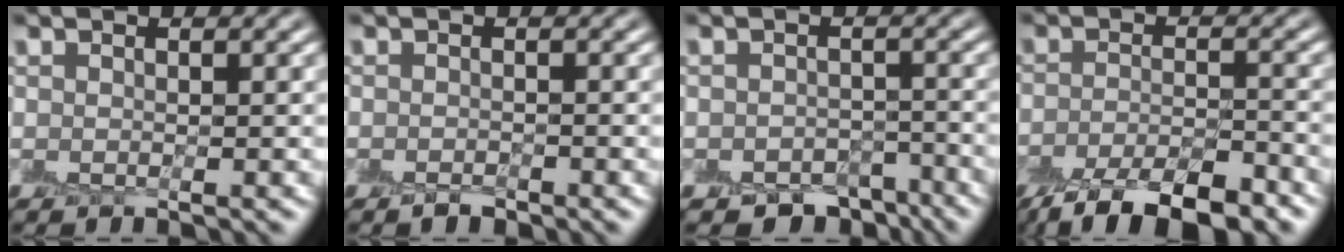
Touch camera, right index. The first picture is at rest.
{"total": 1.1, "force": [-1.0, 0.4, 0.2], "torque": [-0.005, -0.006, -0.018]}
{"total": 4.8, "force": [-3.8, 2.5, 1.5], "torque": [-0.008, -0.017, -0.054]}
{"total": 8.1, "force": [-6.0, 2.5, 4.8], "torque": [-0.073, -0.012, -0.103]}